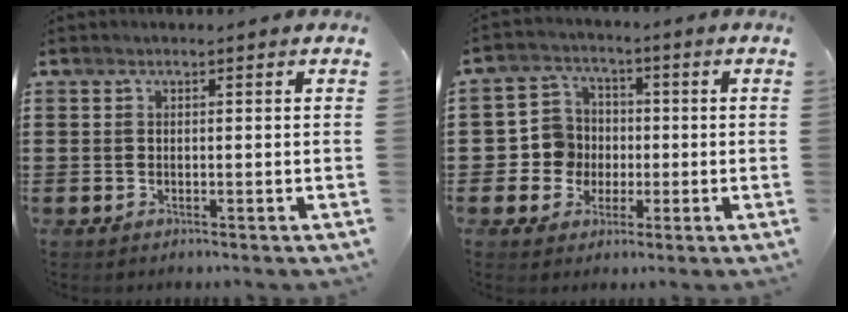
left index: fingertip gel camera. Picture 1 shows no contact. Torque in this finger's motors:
{"motor_torque": [0.80, 0.95, 0.18, 0.00]}